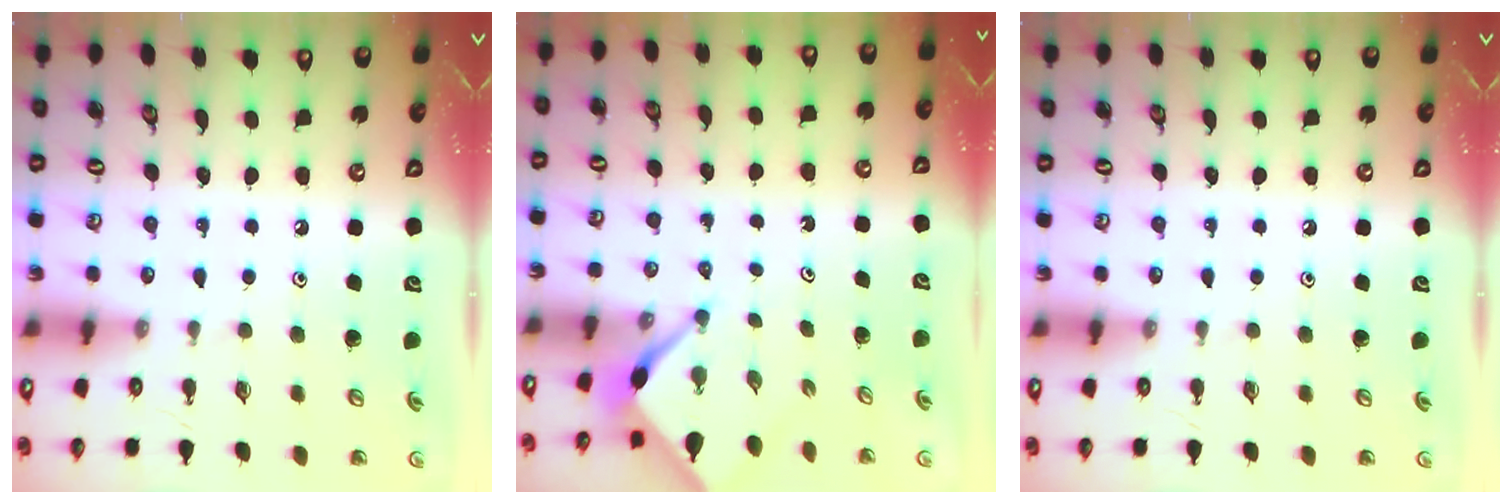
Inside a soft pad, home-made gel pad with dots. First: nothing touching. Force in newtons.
{"total": 2.2, "press": 2.2, "slide": 0.3}
{"total": 0.0}